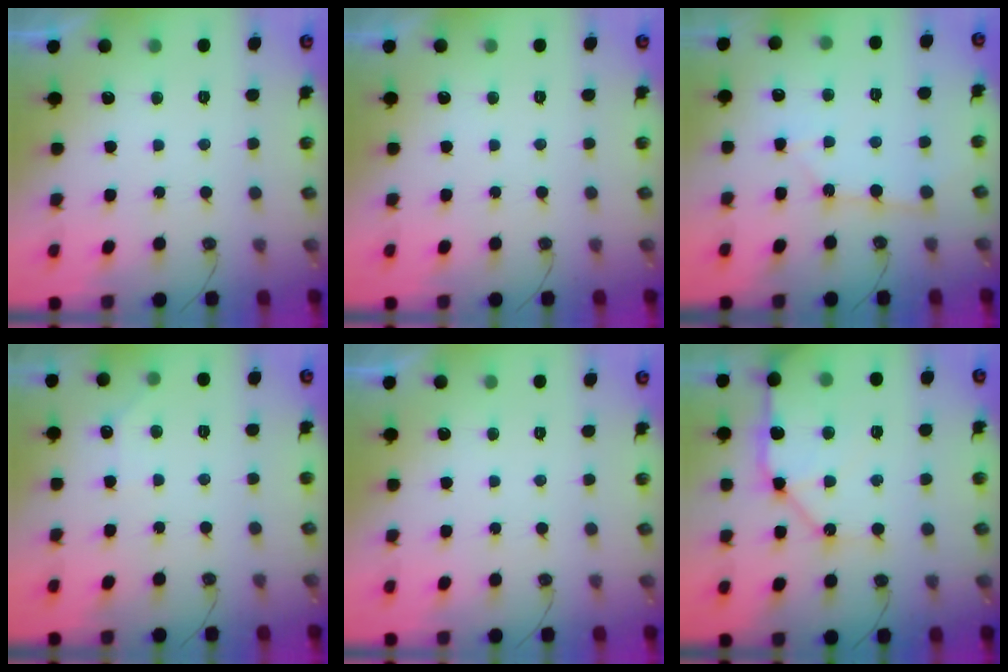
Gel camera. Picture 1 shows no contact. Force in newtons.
{"total": 0.0}
{"total": 2.1, "press": 2.1, "slide": 0.3}
{"total": 3.3, "press": 3.3, "slide": 0.5}
{"total": 0.0}
{"total": 15.9, "press": 15.7, "slide": 2.4}